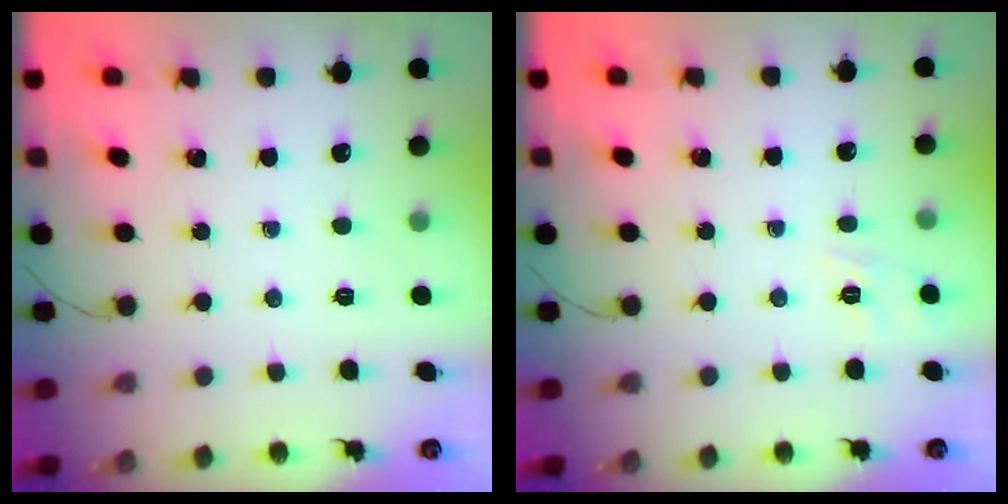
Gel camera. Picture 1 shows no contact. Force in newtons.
{"total": 2.0, "press": 0.8, "slide": 1.9}